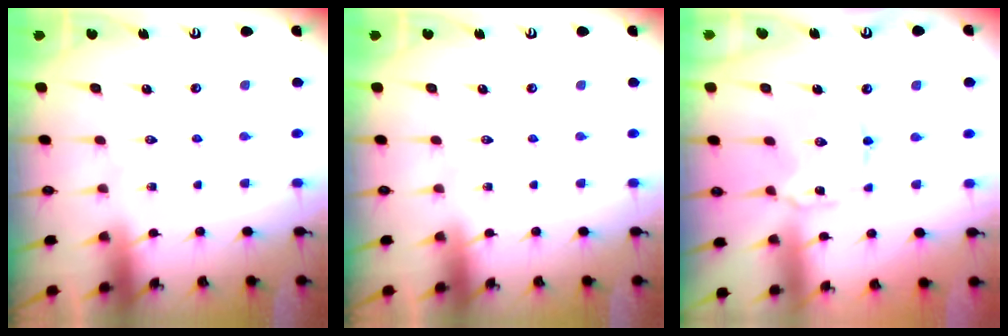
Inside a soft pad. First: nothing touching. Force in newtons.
{"total": 0.0}
{"total": 2.2, "press": 2.2, "slide": 0.3}